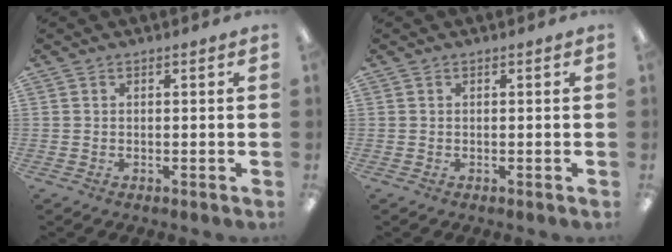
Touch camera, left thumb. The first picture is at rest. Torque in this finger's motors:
{"motor_torque": [-0.02, 0.02, 0.00, 0.00, 0.00]}